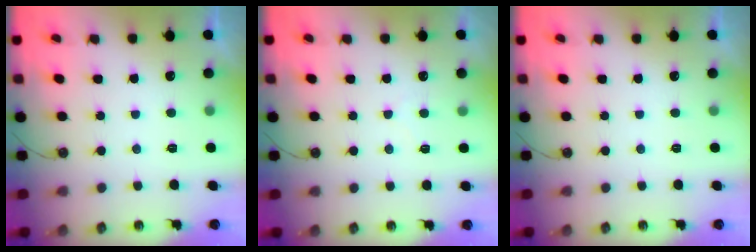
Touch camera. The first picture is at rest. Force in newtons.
{"total": 4.1, "press": 4.1, "slide": 0.4}
{"total": 0.0}